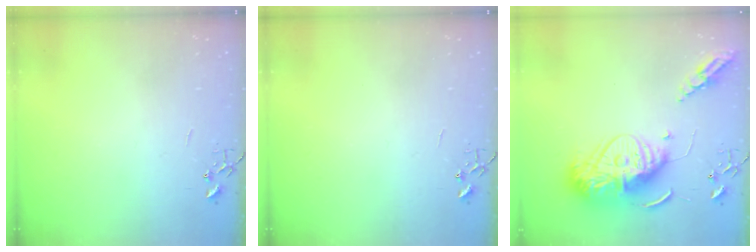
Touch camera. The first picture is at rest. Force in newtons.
{"total": 0.0}
{"total": 19.6, "press": 19.5, "slide": 1.9}